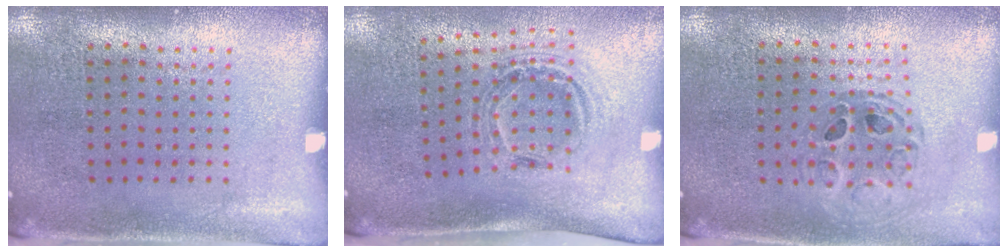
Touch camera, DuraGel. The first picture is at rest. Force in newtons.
{"total": 1.1, "press": 1.0, "slide": 0.4}
{"total": 0.8, "press": 0.8, "slide": 0.2}